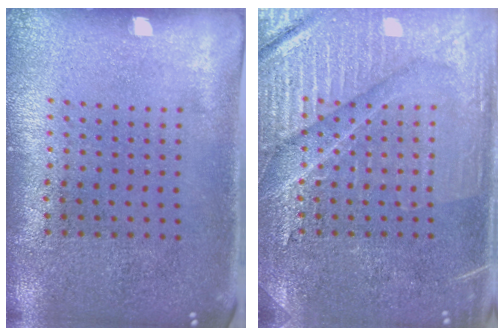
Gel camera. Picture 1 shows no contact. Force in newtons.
{"total": 6.4, "press": 6.3, "slide": 0.8}